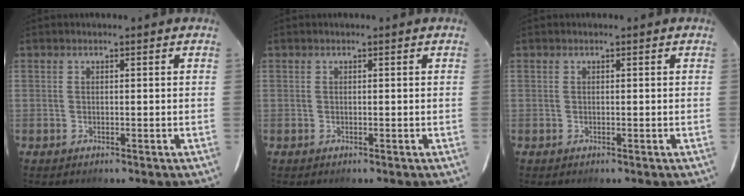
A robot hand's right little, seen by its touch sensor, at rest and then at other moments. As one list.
[{"total": 0.0}, {"total": 0.0}]